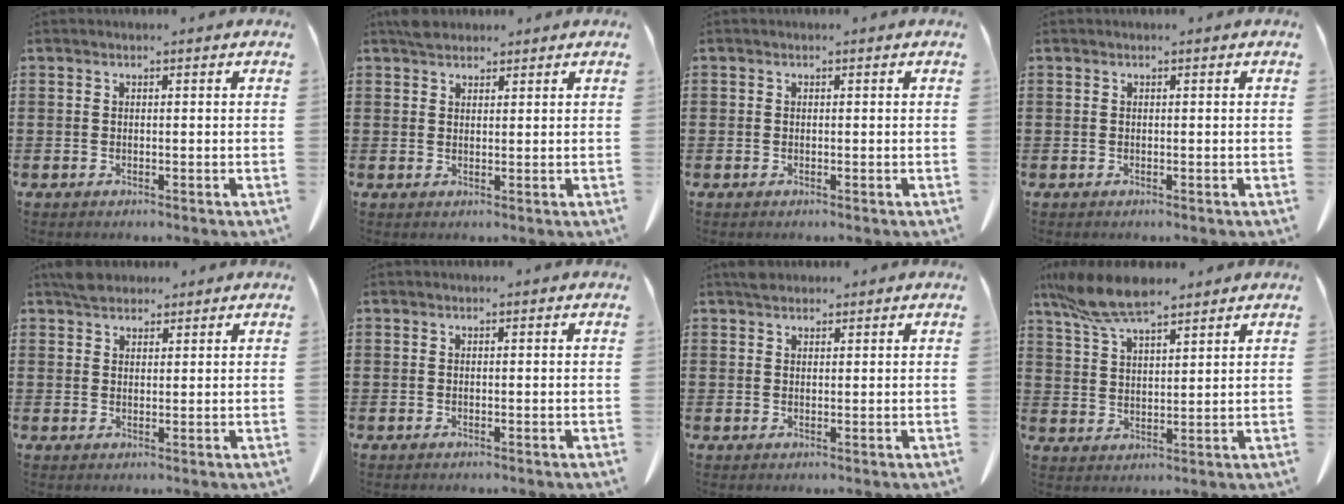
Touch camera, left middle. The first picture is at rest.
{"total": 2.3, "force": [2.0, 0.9, 0.5], "torque": [-0.016, 0.005, 0.040]}
{"total": 0.0}
{"total": 0.0}
{"total": 2.8, "force": [2.4, 1.1, 0.7], "torque": [-0.020, 0.006, 0.047]}
{"total": 0.0}
{"total": 1.8, "force": [1.6, 0.8, 0.3], "torque": [-0.011, 0.003, 0.031]}
{"total": 8.8, "force": [7.1, 2.0, 4.8], "torque": [-0.112, -0.013, 0.133]}